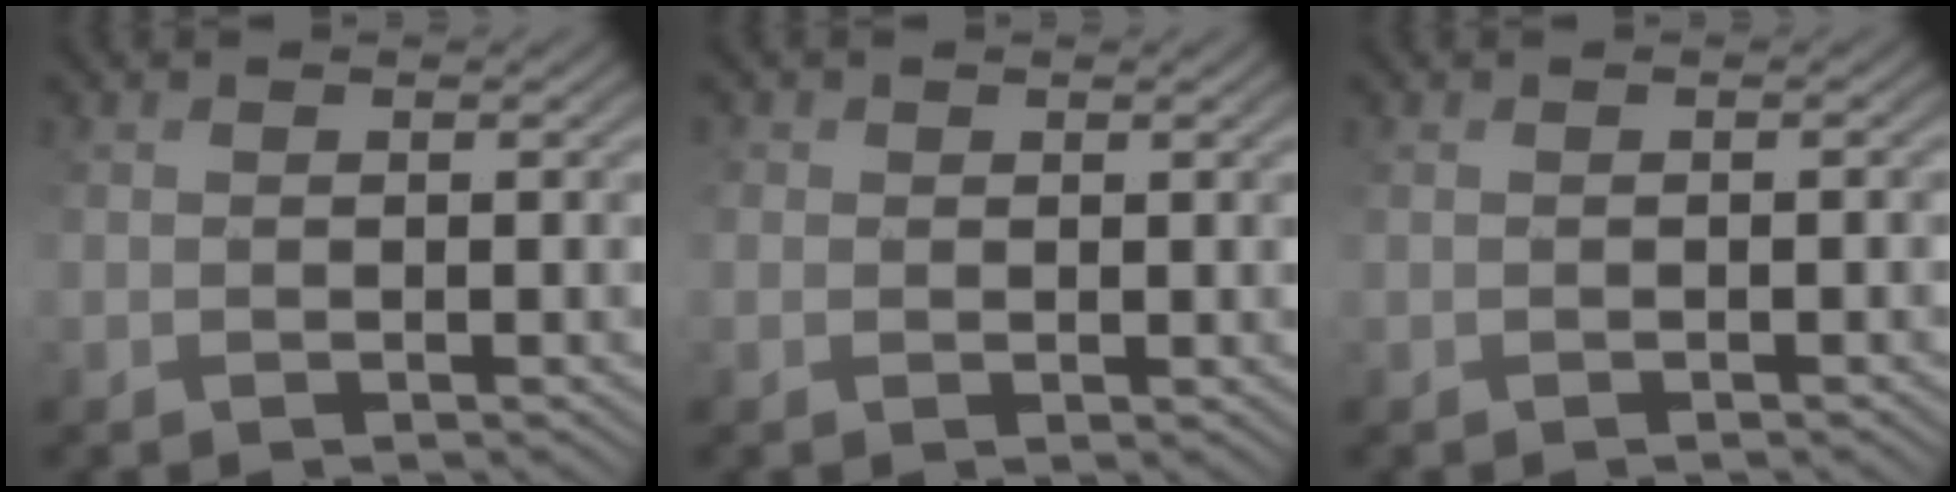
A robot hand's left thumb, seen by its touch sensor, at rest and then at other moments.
{"total": 1.8, "force": [0.5, 1.6, 0.7], "torque": [-0.025, 0.003, 0.014]}
{"total": 1.5, "force": [-0.5, 0.3, 1.4], "torque": [-0.011, 0.000, 0.010]}